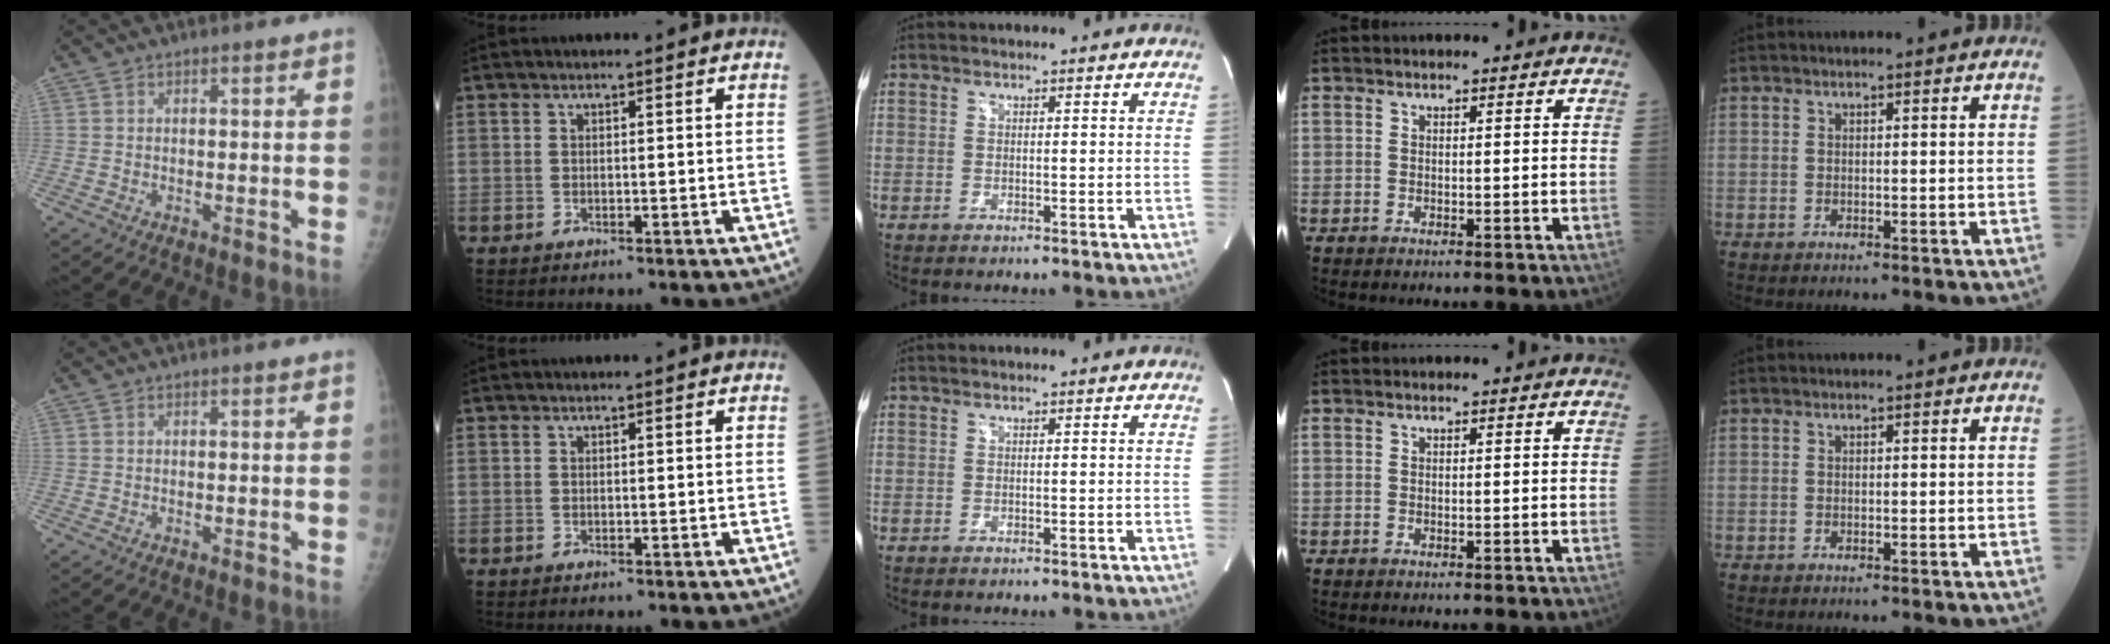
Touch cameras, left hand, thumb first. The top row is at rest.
{}